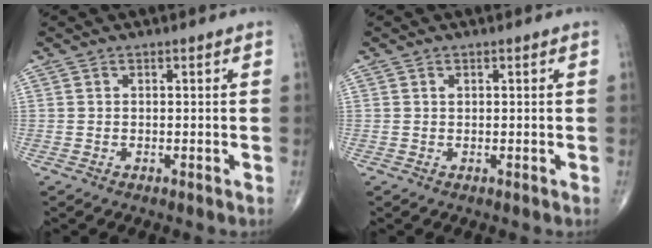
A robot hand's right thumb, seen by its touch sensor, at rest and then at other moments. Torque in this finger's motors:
{"motor_torque": [0.21, -0.01, -0.05, -0.10, 0.01]}